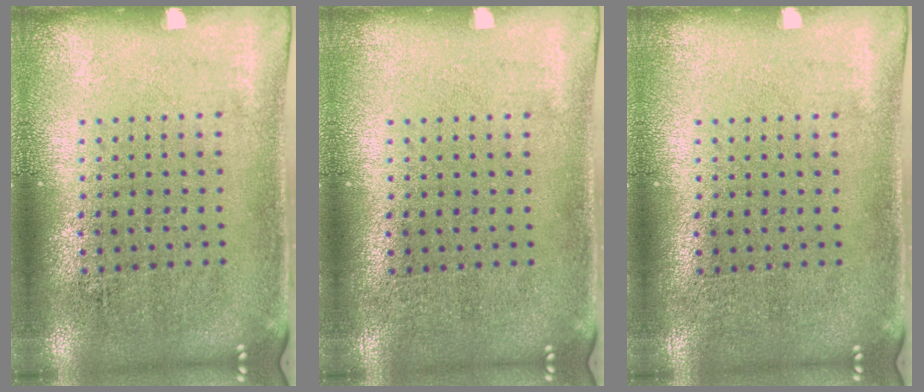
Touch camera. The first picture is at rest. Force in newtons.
{"total": 0.0}
{"total": 0.0}